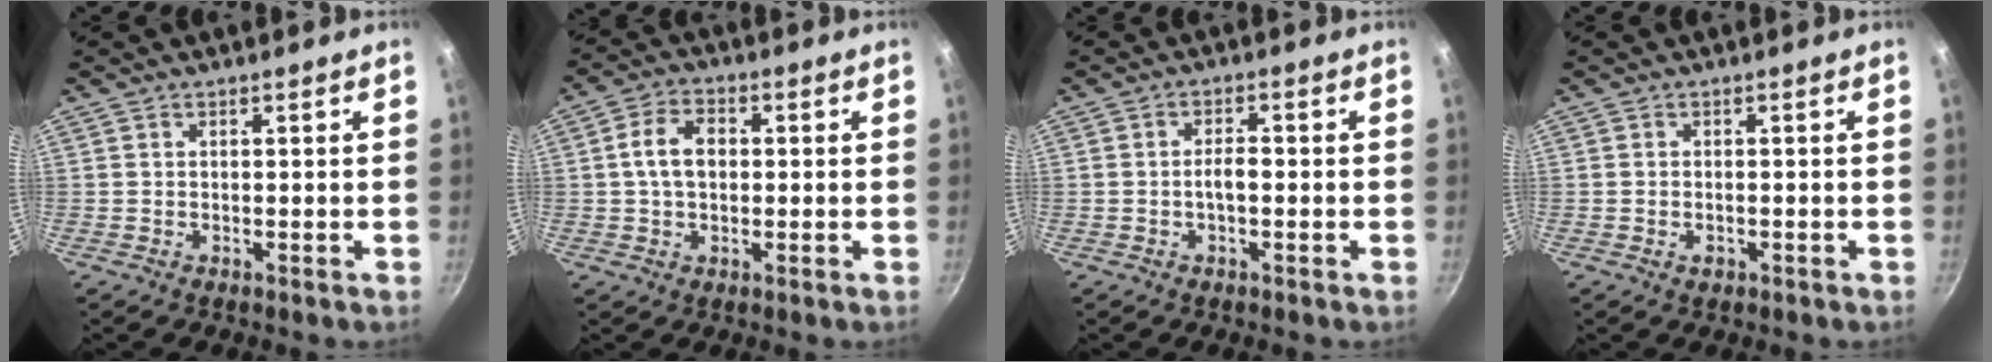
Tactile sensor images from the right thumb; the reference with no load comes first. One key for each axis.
{"total": 6.9, "fx": 0.4, "fy": 4.8, "fz": 4.9, "tx": -0.077, "ty": 0.015, "tz": 0.001}
{"total": 2.9, "fx": -0.6, "fy": 1.2, "fz": 2.6, "tx": -0.037, "ty": 0.016, "tz": -0.011}
{"total": 1.6, "fx": -0.6, "fy": 1.0, "fz": 1.0, "tx": -0.016, "ty": 0.002, "tz": -0.011}